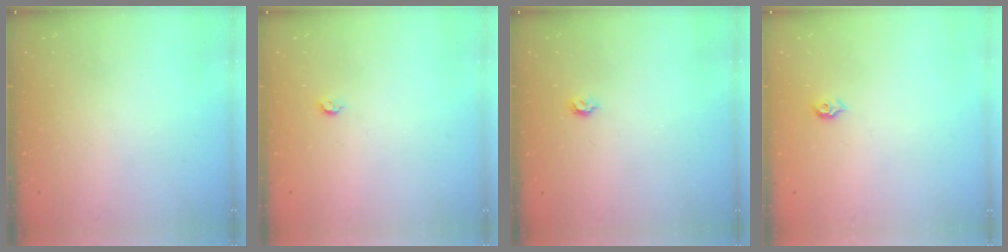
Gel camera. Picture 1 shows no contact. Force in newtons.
{"total": 3.4, "press": 3.4, "slide": 0.6}
{"total": 4.1, "press": 4.0, "slide": 0.8}
{"total": 5.8, "press": 5.8, "slide": 0.8}